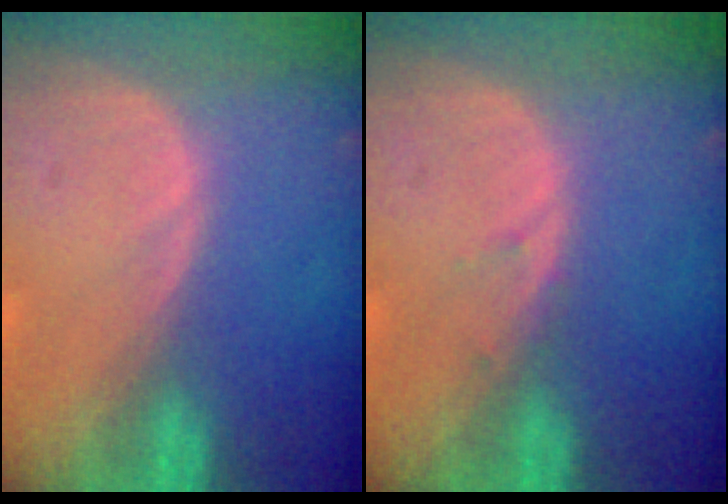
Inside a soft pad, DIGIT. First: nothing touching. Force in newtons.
{"total": 0.8, "press": 0.7, "slide": 0.3}